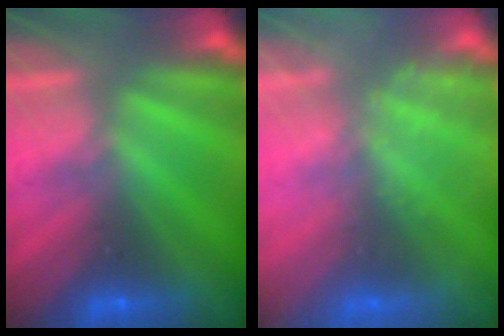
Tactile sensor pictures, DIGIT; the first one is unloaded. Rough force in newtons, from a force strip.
{"total": 2.4}